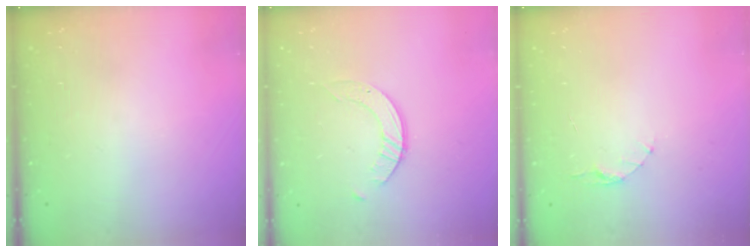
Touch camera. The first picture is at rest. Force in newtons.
{"total": 2.5, "press": 2.5, "slide": 0.3}
{"total": 3.5, "press": 3.5, "slide": 0.3}